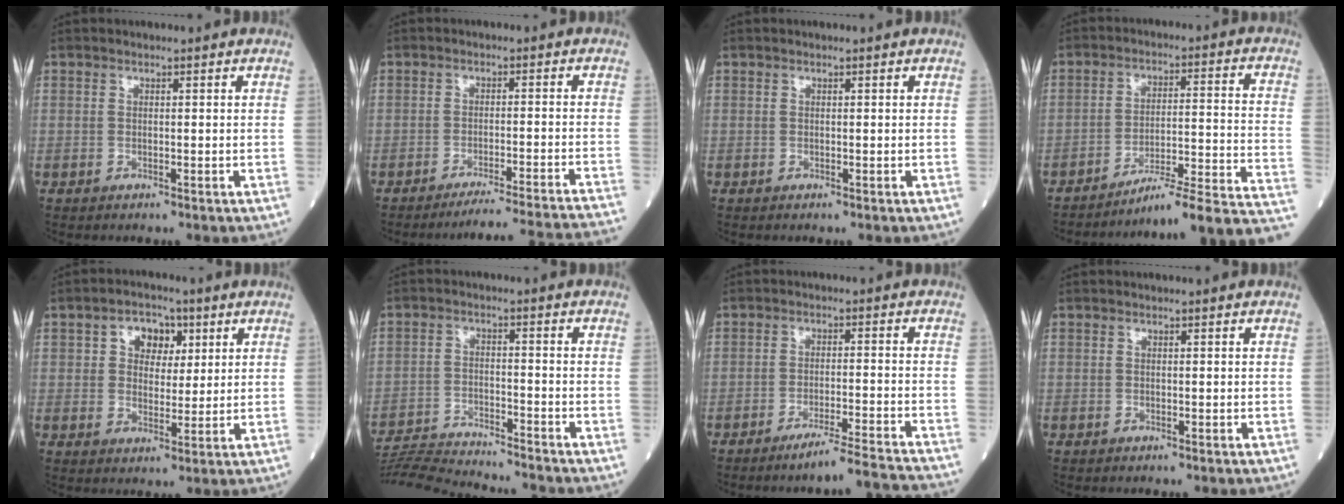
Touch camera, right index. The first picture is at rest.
{"total": 17.2, "force": [-16.3, -2.3, 5.1], "torque": [-0.029, -0.029, -0.208]}
{"total": 0.0}
{"total": 17.2, "force": [-15.0, -1.3, 8.3], "torque": [-0.062, 0.020, -0.209]}
{"total": 6.0, "force": [2.3, 4.2, 3.6], "torque": [-0.053, 0.019, 0.038]}
{"total": 12.9, "force": [-12.6, -0.8, 3.0], "torque": [-0.049, -0.004, -0.206]}
{"total": 9.5, "force": [-8.5, -1.9, 3.7], "torque": [-0.029, -0.010, -0.133]}
{"total": 0.0}